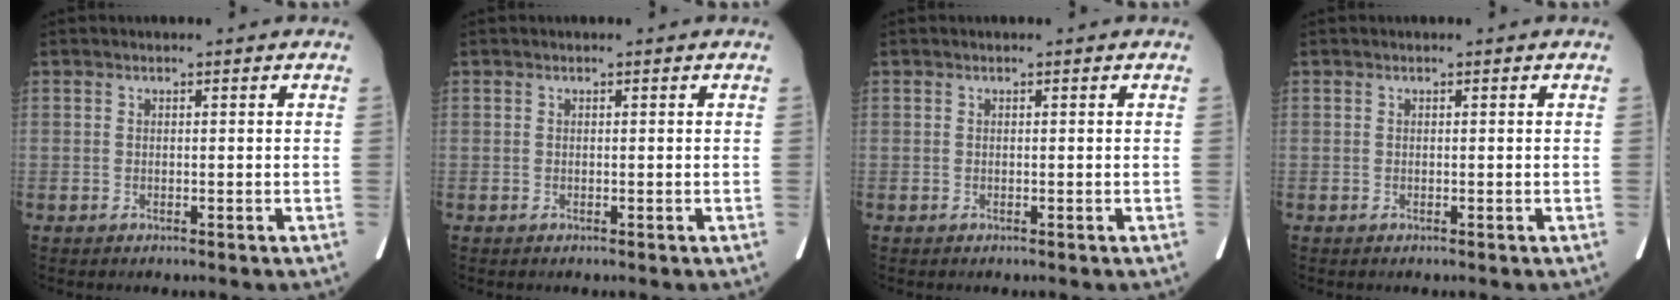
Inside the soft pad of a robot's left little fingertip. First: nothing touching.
{"total": 0.0}
{"total": 0.0}
{"total": 0.0}